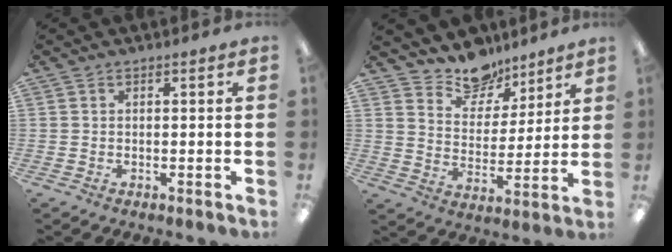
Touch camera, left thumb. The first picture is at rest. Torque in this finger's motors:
{"motor_torque": [-0.12, -0.31, -0.47, -0.44, 0.03]}